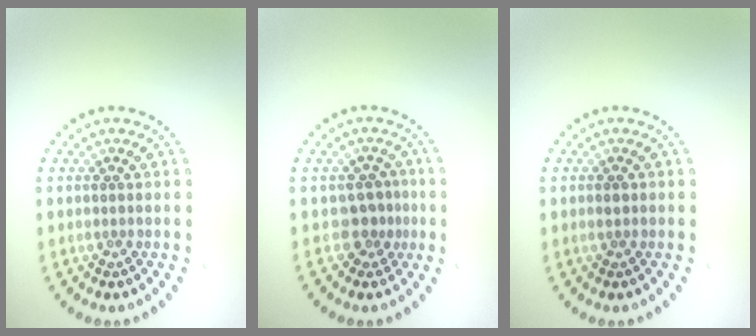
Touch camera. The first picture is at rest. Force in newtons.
{"total": 2.3, "press": 1.5, "slide": 1.7}
{"total": 0.8, "press": 0.8, "slide": 0.1}